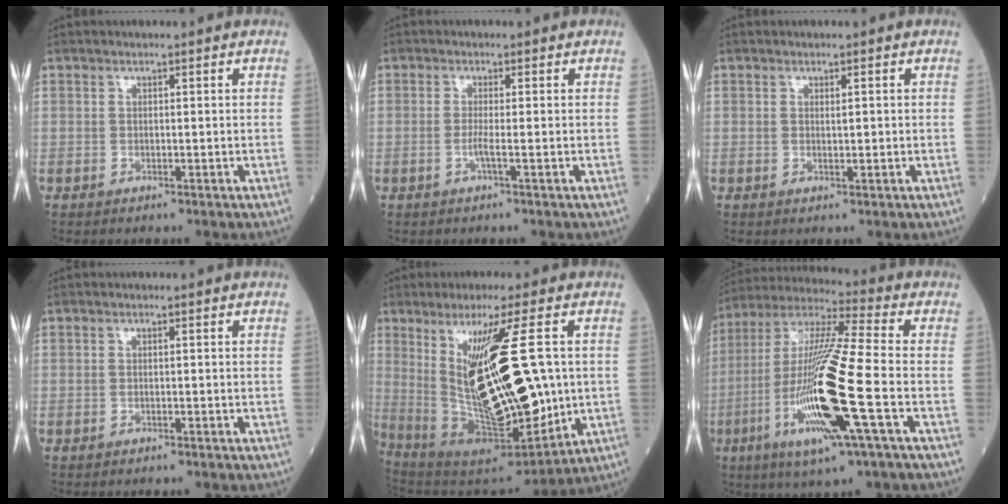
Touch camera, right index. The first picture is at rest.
{"total": 1.4, "force": [-0.6, -0.3, 1.2], "torque": [-0.029, -0.003, -0.014]}
{"total": 0.9, "force": [0.1, 0.2, 0.8], "torque": [-0.019, -0.002, 0.004]}
{"total": 3.0, "force": [-2.6, 0.9, 1.3], "torque": [-0.025, -0.006, -0.029]}
{"total": 23.4, "force": [1.7, 4.9, 22.8], "torque": [-0.421, -0.021, 0.044]}
{"total": 21.2, "force": [-6.0, 0.7, 20.3], "torque": [-0.440, -0.032, -0.120]}